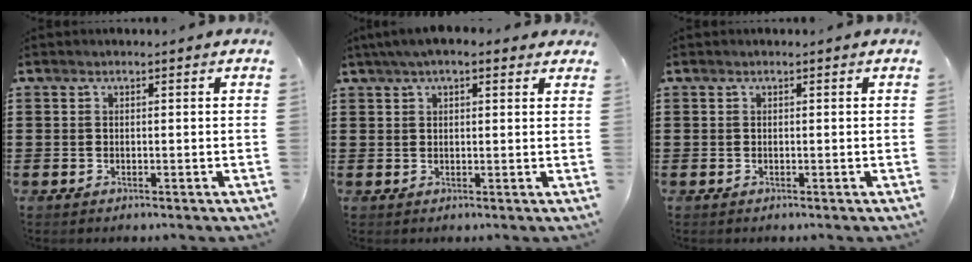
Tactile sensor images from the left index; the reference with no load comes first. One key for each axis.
{"total": 3.6, "fx": 2.4, "fy": 1.2, "fz": 2.4, "tx": -0.052, "ty": 0.008, "tz": 0.042}
{"total": 0.0}